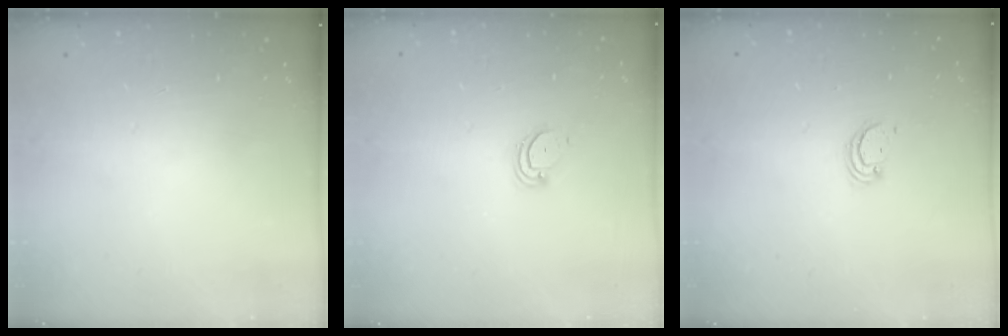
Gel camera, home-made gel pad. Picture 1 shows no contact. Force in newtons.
{"total": 3.0, "press": 3.0, "slide": 0.2}
{"total": 2.4, "press": 2.4, "slide": 0.2}